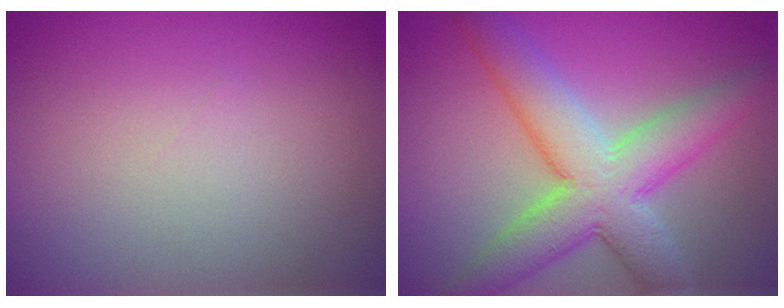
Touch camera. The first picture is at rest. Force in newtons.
{"total": 7.4, "press": 7.4, "slide": 0.2}